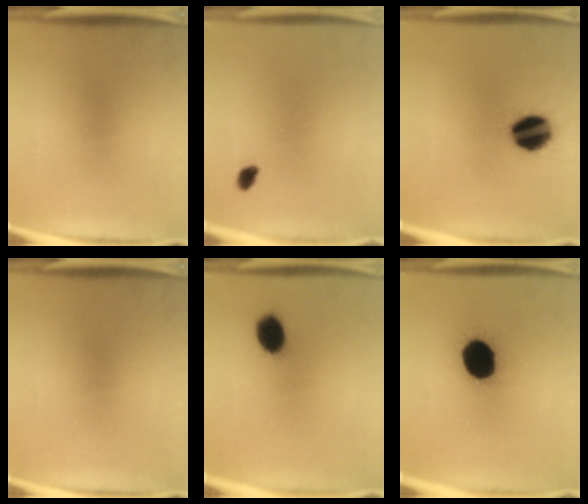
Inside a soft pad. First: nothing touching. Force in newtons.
{"total": 1.9}
{"total": 14.3}
{"total": 0.0}
{"total": 8.3}
{"total": 19.3}